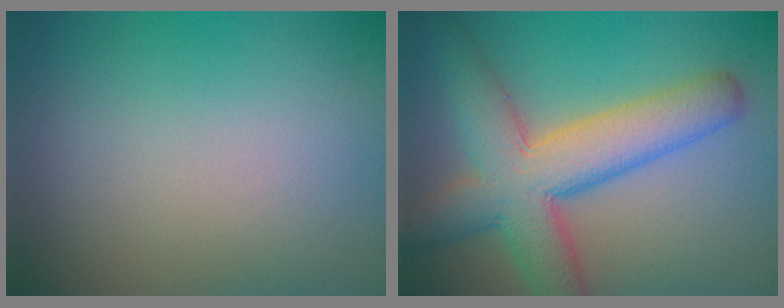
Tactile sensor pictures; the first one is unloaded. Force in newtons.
{"total": 8.6, "press": 8.6, "slide": 0.3}